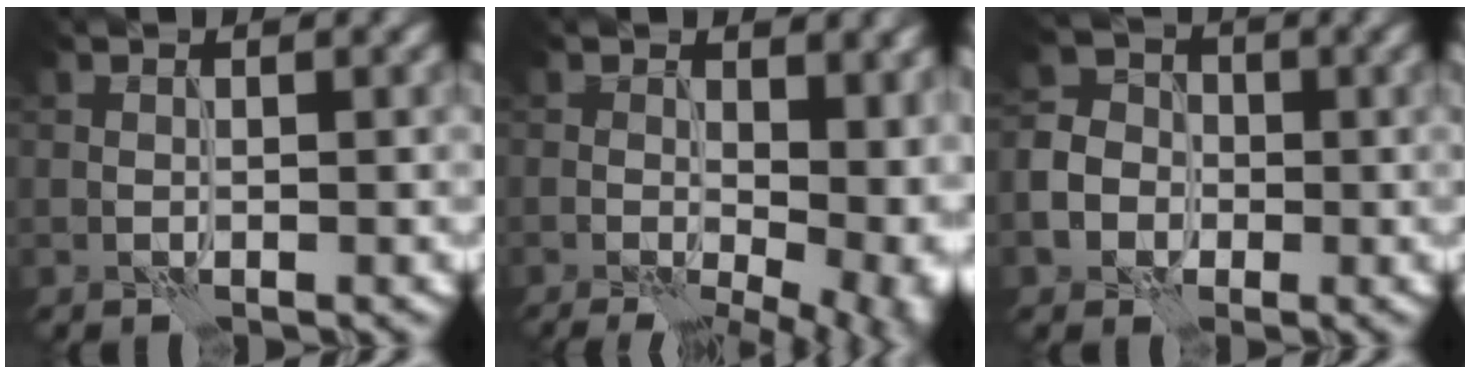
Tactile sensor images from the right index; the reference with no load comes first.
{"total": 12.8, "force": [0.4, 7.1, 10.7], "torque": [-0.093, 0.010, 0.037]}
{"total": 5.3, "force": [-1.8, 4.6, 2.0], "torque": [-0.026, -0.001, -0.048]}